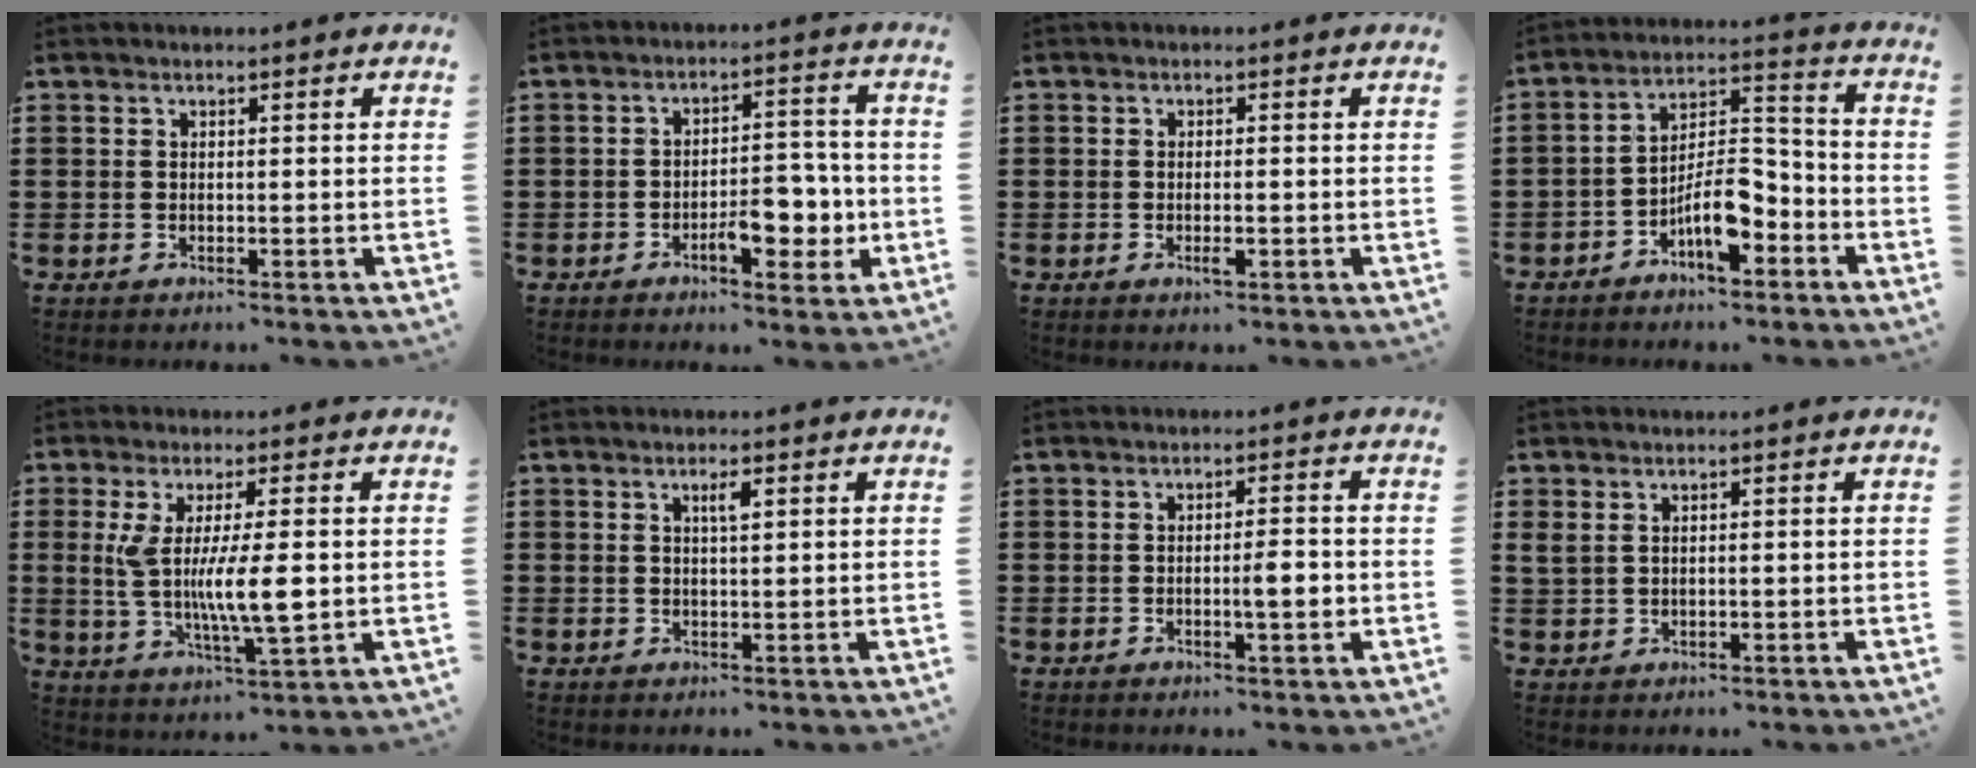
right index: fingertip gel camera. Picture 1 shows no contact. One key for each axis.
{"total": 7.8, "fx": -2.6, "fy": 3.4, "fz": 6.6, "tx": -0.080, "ty": 0.000, "tz": -0.044}
{"total": 1.9, "fx": -0.6, "fy": 0.4, "fz": 1.8, "tx": -0.038, "ty": -0.005, "tz": -0.012}
{"total": 8.9, "fx": -5.2, "fy": 3.3, "fz": 6.4, "tx": -0.122, "ty": 0.008, "tz": -0.097}
{"total": 9.5, "fx": 0.2, "fy": 1.9, "fz": 9.3, "tx": -0.186, "ty": -0.010, "tz": -0.003}
{"total": 1.8, "fx": 0.8, "fy": 0.4, "fz": 1.6, "tx": -0.024, "ty": 0.000, "tz": 0.010}
{"total": 3.8, "fx": -0.5, "fy": 0.5, "fz": 3.7, "tx": -0.055, "ty": -0.004, "tz": -0.012}
{"total": 1.2, "fx": 0.5, "fy": 0.6, "fz": 0.9, "tx": -0.020, "ty": 0.003, "tz": 0.010}